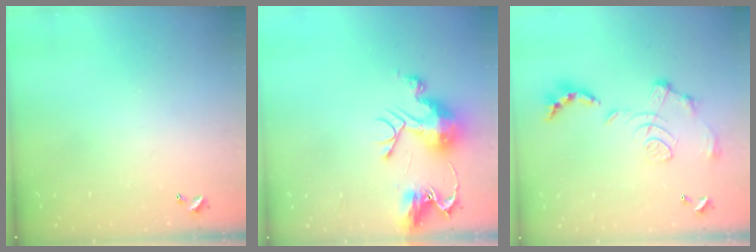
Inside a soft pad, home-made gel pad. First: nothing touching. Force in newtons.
{"total": 12.0, "press": 12.0, "slide": 1.1}
{"total": 1.5, "press": 0.8, "slide": 1.3}